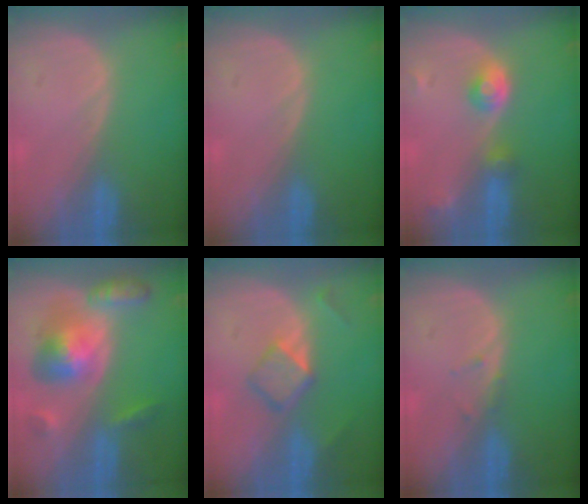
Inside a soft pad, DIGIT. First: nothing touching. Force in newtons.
{"total": 0.0}
{"total": 4.4, "press": 4.1, "slide": 1.8}
{"total": 8.2, "press": 8.2, "slide": 0.6}
{"total": 4.5, "press": 4.4, "slide": 0.8}
{"total": 0.8, "press": 0.8, "slide": 0.2}